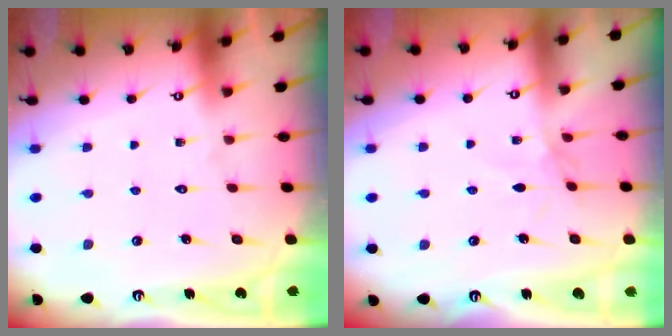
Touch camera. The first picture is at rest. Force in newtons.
{"total": 1.7, "press": 1.7, "slide": 0.4}